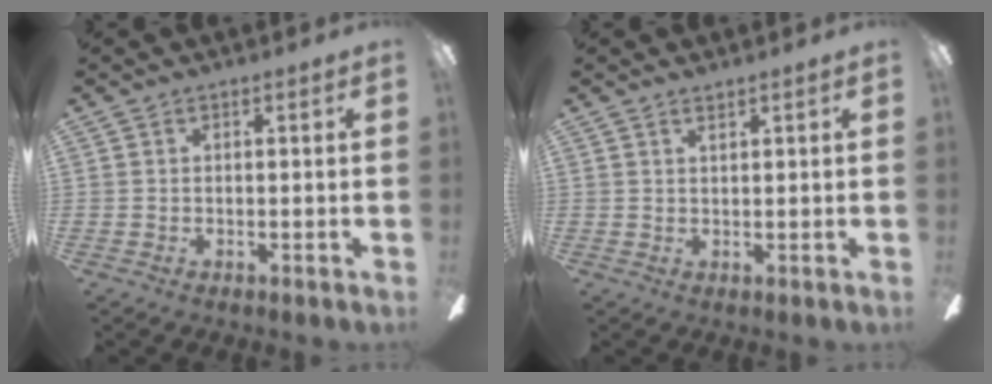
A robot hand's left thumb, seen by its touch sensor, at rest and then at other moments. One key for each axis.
{"total": 1.1, "fx": 1.0, "fy": 0.1, "fz": 0.3, "tx": -0.009, "ty": -0.001, "tz": 0.019}